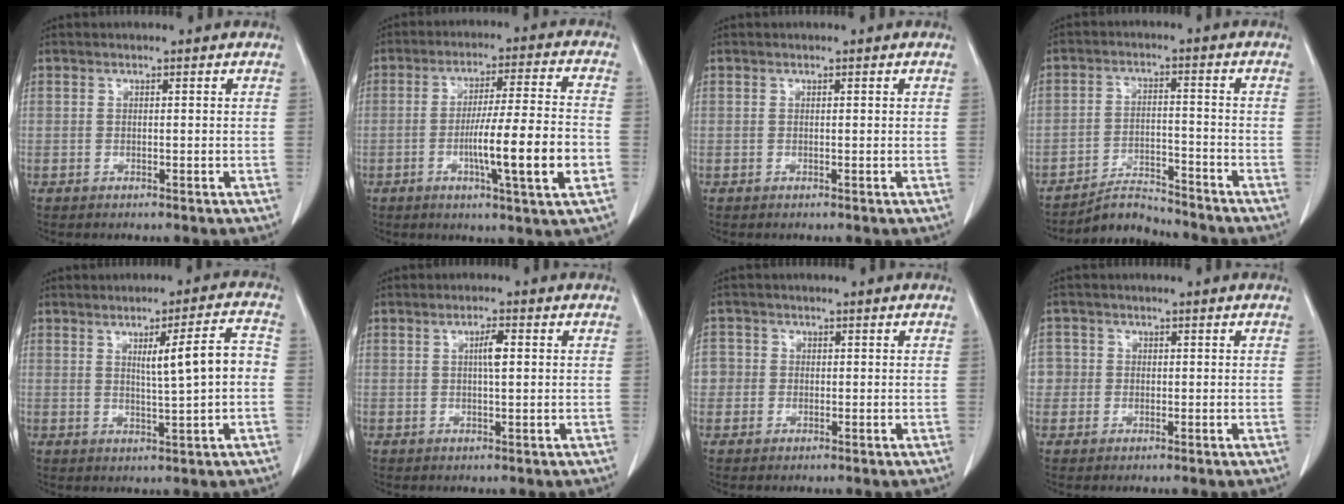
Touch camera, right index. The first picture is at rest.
{"total": 13.1, "force": [-3.4, -0.1, 12.7], "torque": [-0.208, -0.005, -0.059]}
{"total": 0.0}
{"total": 5.6, "force": [-5.5, 0.8, -0.2], "torque": [0.000, 0.004, -0.091]}
{"total": 7.2, "force": [0.4, 0.1, 7.2], "torque": [-0.106, 0.009, 0.009]}
{"total": 2.6, "force": [0.5, 0.3, 2.5], "torque": [-0.045, 0.002, 0.008]}
{"total": 3.2, "force": [0.0, 3.2, 0.3], "torque": [0.006, 0.008, -0.004]}
{"total": 3.1, "force": [0.1, 3.1, 0.1], "torque": [0.014, 0.008, 0.000]}